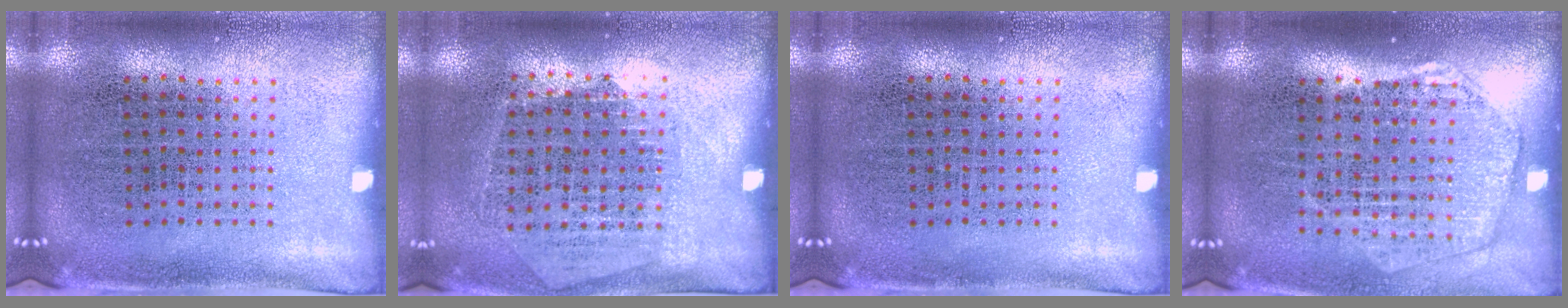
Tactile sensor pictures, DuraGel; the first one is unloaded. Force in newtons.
{"total": 1.3, "press": 1.1, "slide": 0.6}
{"total": 0.0}
{"total": 1.9, "press": 1.7, "slide": 0.8}